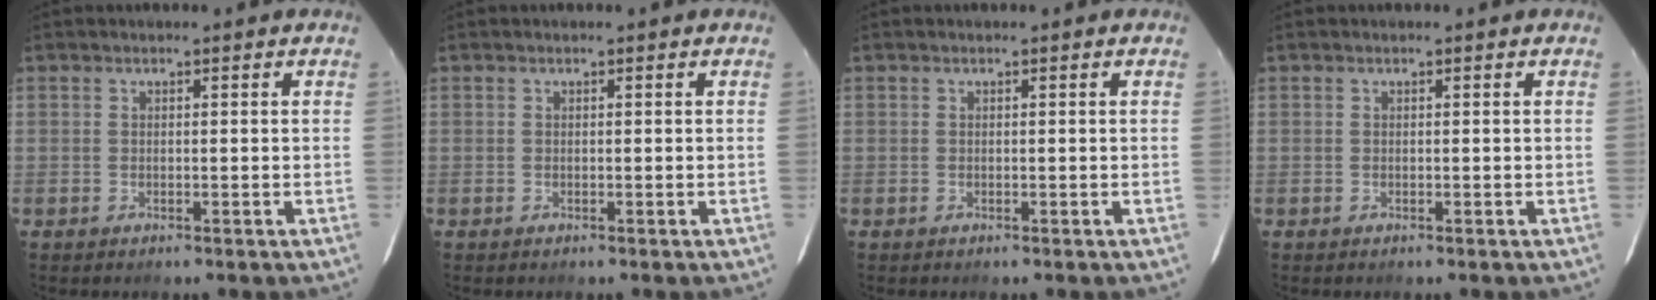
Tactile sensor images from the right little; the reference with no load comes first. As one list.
[{"total": 0.0}, {"total": 0.0}, {"total": 0.0}]